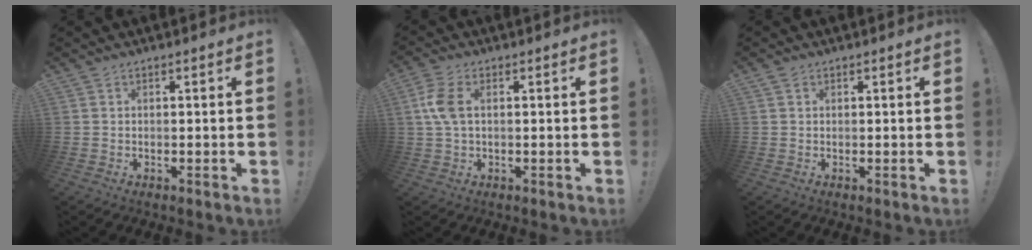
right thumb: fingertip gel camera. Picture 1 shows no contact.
{"total": 6.6, "force": [0.9, 3.6, 5.4], "torque": [-0.118, 0.004, 0.015]}
{"total": 0.8, "force": [0.6, 0.5, 0.2], "torque": [-0.002, -0.001, 0.010]}